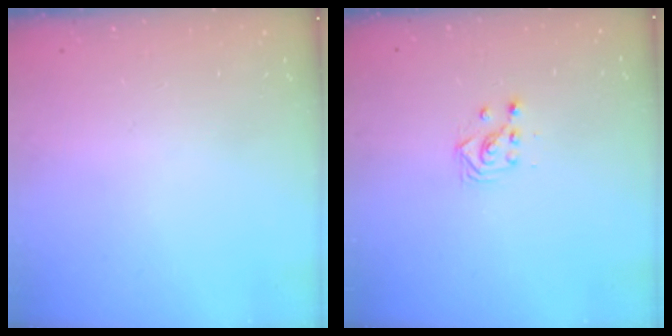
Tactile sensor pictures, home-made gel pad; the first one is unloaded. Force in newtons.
{"total": 3.0, "press": 3.0, "slide": 0.1}